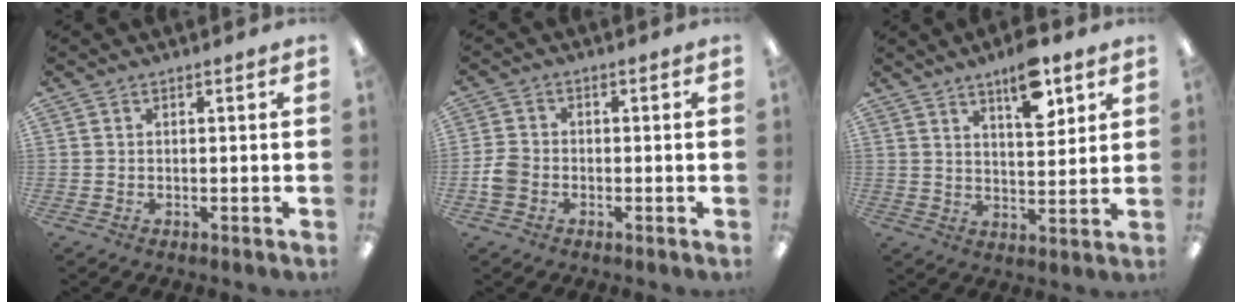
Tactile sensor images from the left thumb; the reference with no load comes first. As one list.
[{"total": 4.3, "force": [-1.5, 3.4, 2.1], "torque": [-0.040, 0.010, -0.027]}, {"total": 10.5, "force": [6.7, 3.9, 7.0], "torque": [-0.094, -0.036, 0.110]}]